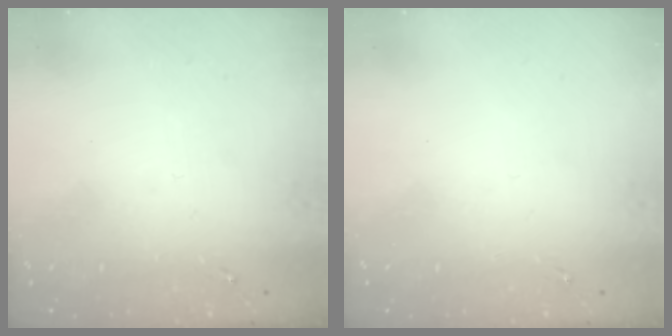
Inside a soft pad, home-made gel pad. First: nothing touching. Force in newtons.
{"total": 0.0}